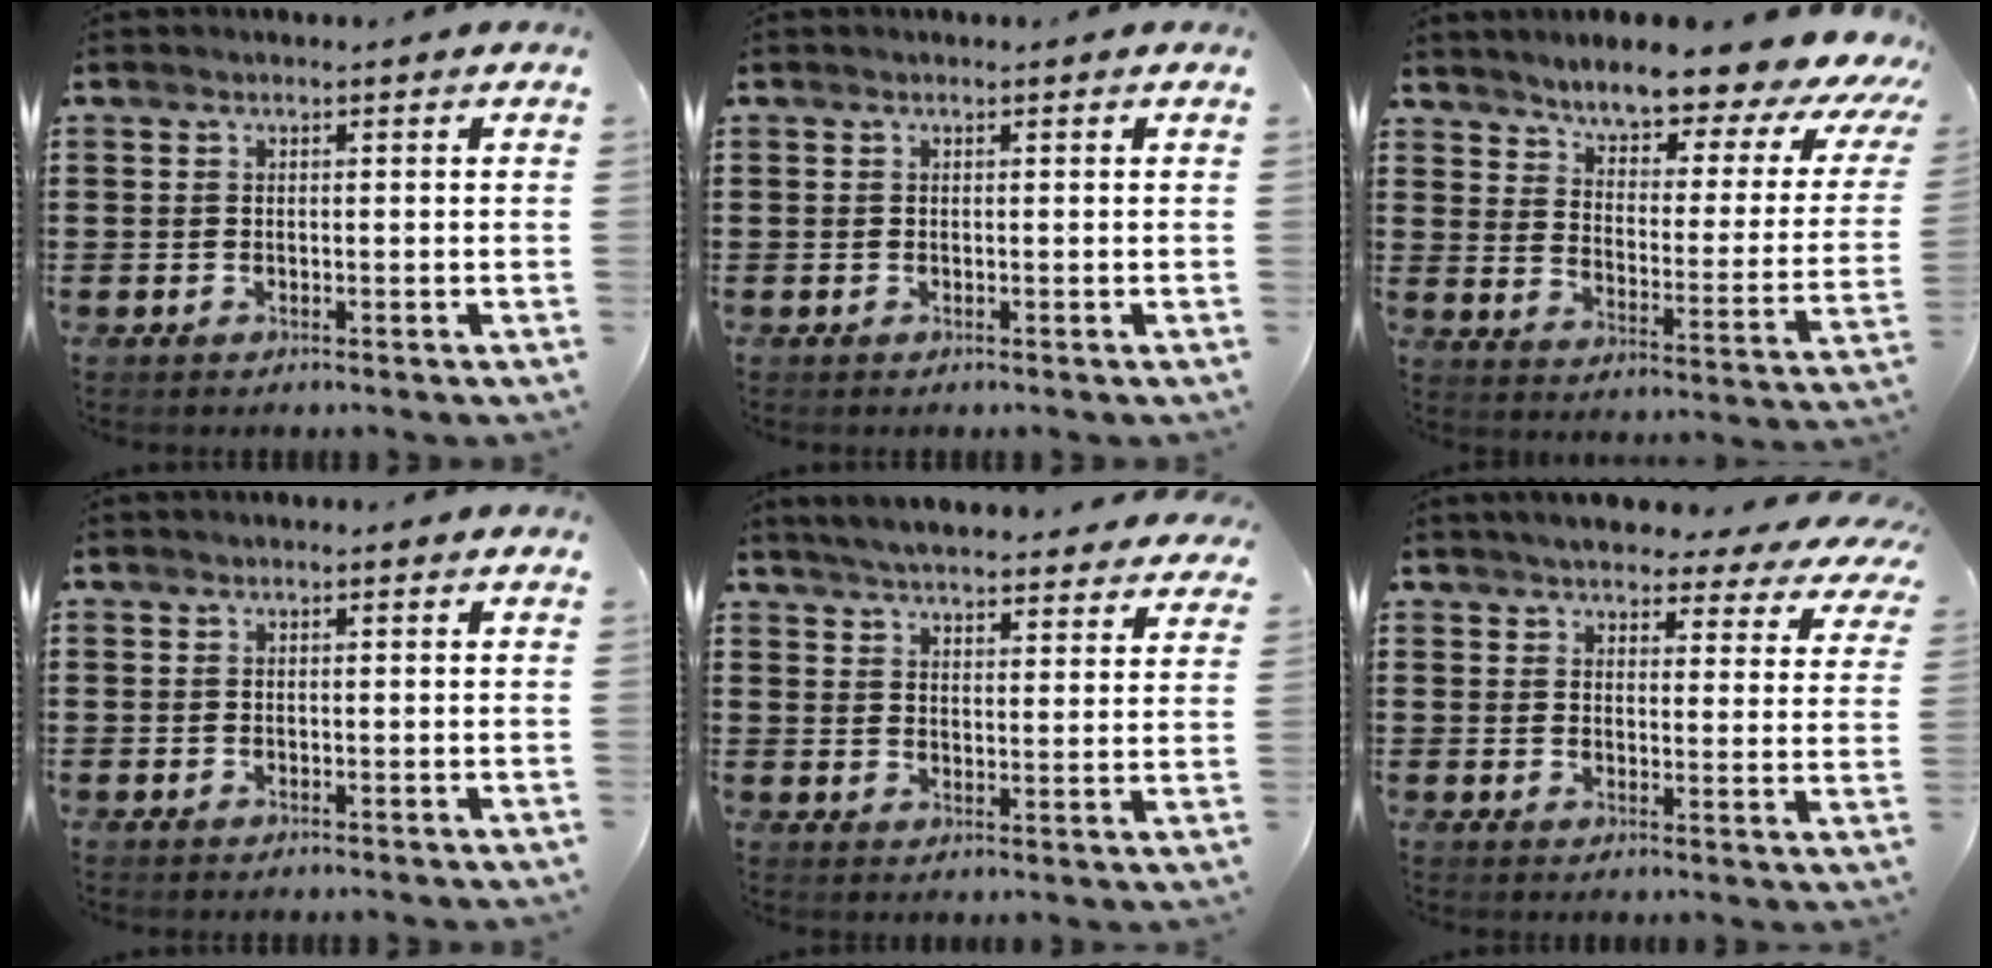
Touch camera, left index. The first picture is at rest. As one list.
[{"total": 0.0}, {"total": 6.7, "force": [5.9, 0.8, 3.0], "torque": [-0.072, -0.049, 0.089]}, {"total": 0.0}, {"total": 5.1, "force": [5.1, -0.1, 0.8], "torque": [-0.036, -0.025, 0.090]}, {"total": 4.4, "force": [4.2, 0.4, 1.0], "torque": [-0.031, -0.026, 0.072]}]